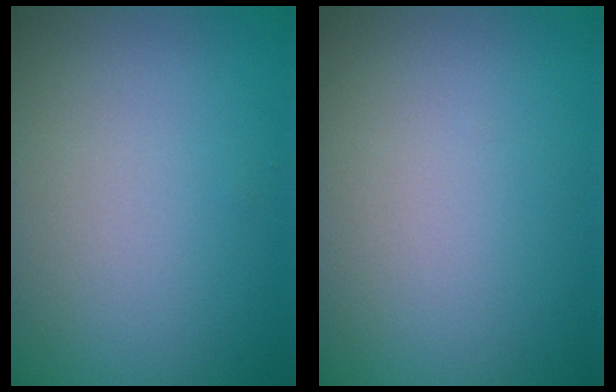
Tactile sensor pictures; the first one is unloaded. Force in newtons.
{"total": 0.0}